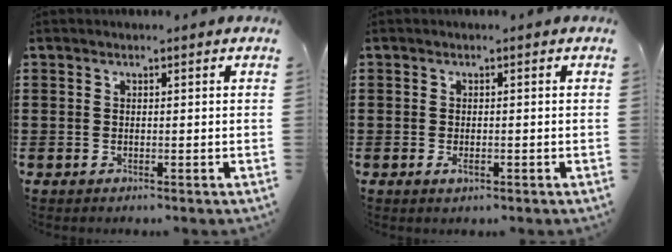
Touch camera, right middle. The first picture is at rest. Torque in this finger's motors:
{"motor_torque": [0.34, -0.27, 0.10, 0.04]}